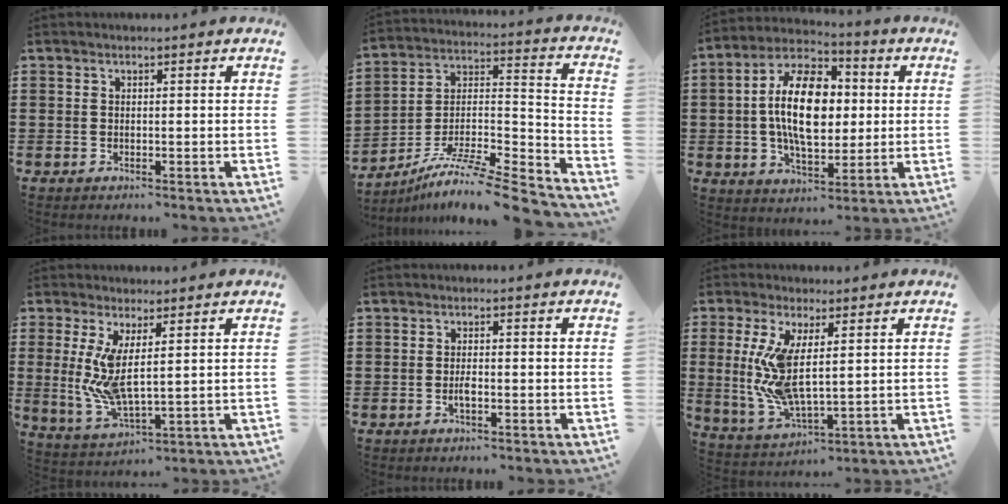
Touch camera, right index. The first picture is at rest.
{"total": 8.5, "force": [-6.9, 0.9, 4.9], "torque": [-0.084, -0.001, -0.137]}
{"total": 14.2, "force": [0.9, 7.8, 11.8], "torque": [-0.225, 0.007, 0.010]}
{"total": 7.0, "force": [1.9, 2.0, 6.4], "torque": [-0.149, -0.014, 0.031]}
{"total": 1.7, "force": [-0.7, 0.5, 1.5], "torque": [-0.029, 0.002, -0.013]}
{"total": 8.9, "force": [1.8, 3.5, 8.0], "torque": [-0.183, -0.011, 0.031]}